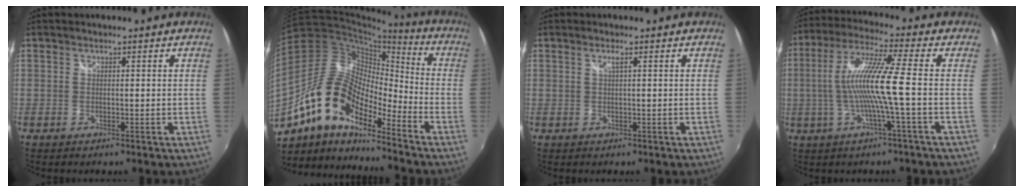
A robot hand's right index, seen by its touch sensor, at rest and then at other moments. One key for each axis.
{"total": 17.2, "fx": -11.3, "fy": 6.7, "fz": 11.0, "tx": -0.196, "ty": -0.005, "tz": -0.226}
{"total": 1.1, "fx": 0.5, "fy": -0.6, "fz": 0.9, "tx": -0.015, "ty": 0.001, "tz": 0.007}
{"total": 11.5, "fx": -1.6, "fy": -1.2, "fz": 11.4, "tx": -0.216, "ty": 0.002, "tz": -0.029}